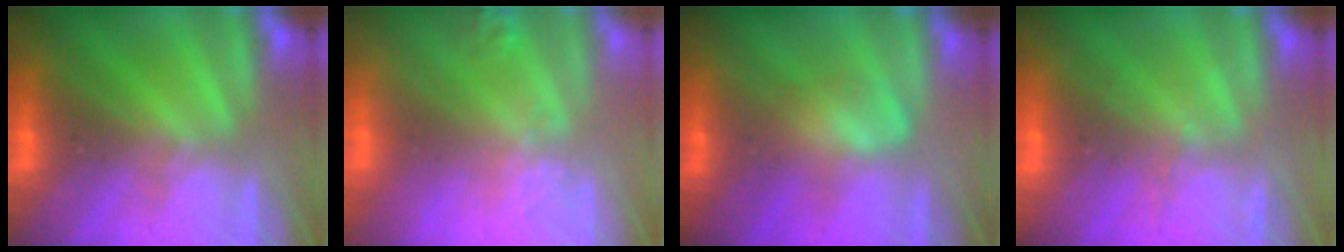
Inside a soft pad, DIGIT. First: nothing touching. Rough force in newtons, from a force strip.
{"total": 2.7}
{"total": 2.9}
{"total": 2.0}